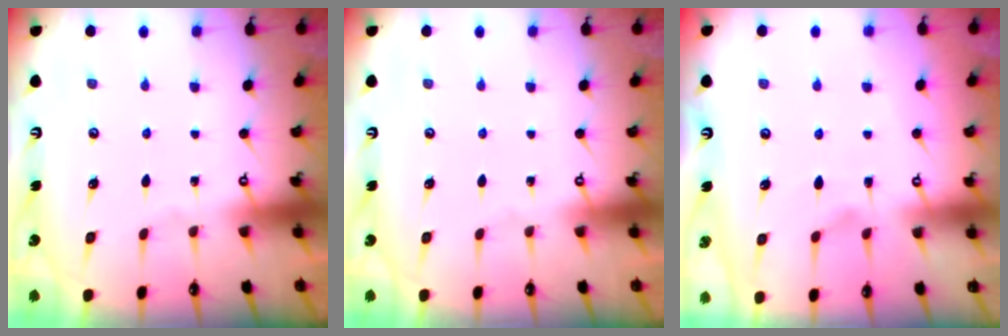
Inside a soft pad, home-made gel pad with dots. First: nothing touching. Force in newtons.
{"total": 0.0}
{"total": 1.4, "press": 0.9, "slide": 1.0}